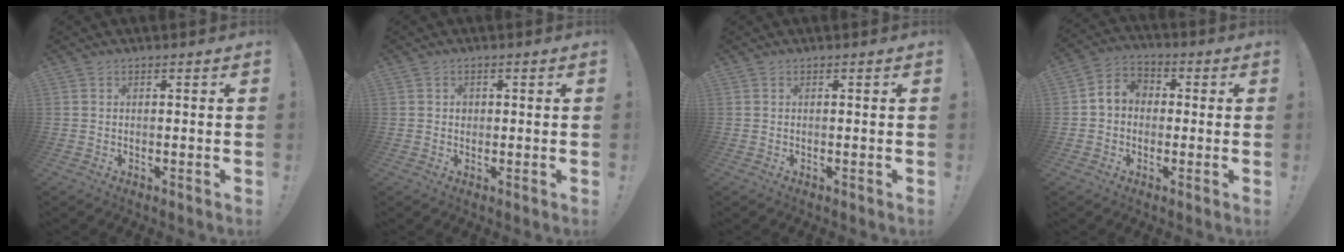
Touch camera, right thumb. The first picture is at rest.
{"total": 2.4, "force": [0.0, 2.1, 1.1], "torque": [-0.013, 0.002, -0.002]}
{"total": 0.0}
{"total": 6.2, "force": [-0.3, 5.5, 3.0], "torque": [-0.055, 0.023, 0.000]}